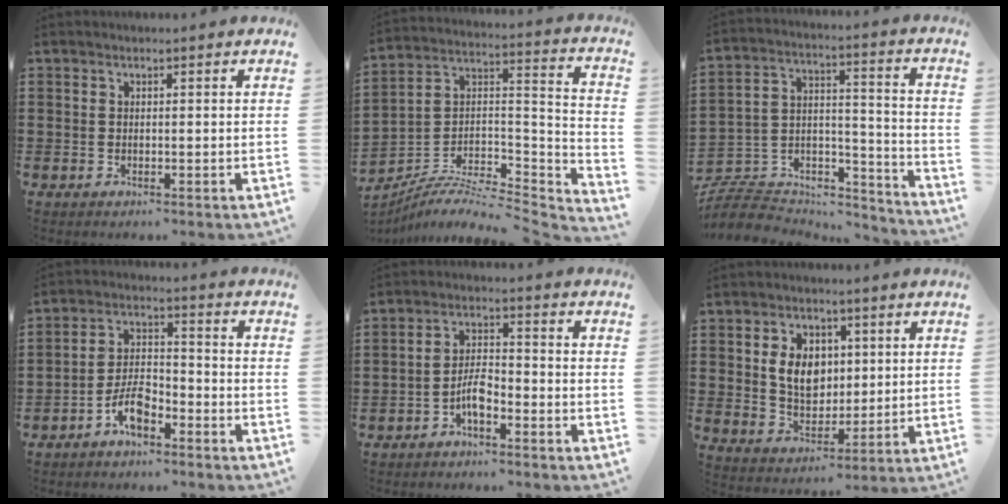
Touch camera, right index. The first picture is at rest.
{"total": 6.5, "force": [-5.5, 2.0, 3.0], "torque": [-0.064, -0.010, -0.114]}
{"total": 6.3, "force": [-5.3, 3.1, 1.2], "torque": [-0.037, 0.003, -0.109]}
{"total": 6.2, "force": [-3.9, 2.5, 4.1], "torque": [-0.095, 0.005, -0.078]}
{"total": 4.5, "force": [-2.6, 1.4, 3.4], "torque": [-0.083, 0.000, -0.056]}
{"total": 7.4, "force": [1.5, 5.5, 4.7], "torque": [-0.100, 0.009, 0.022]}